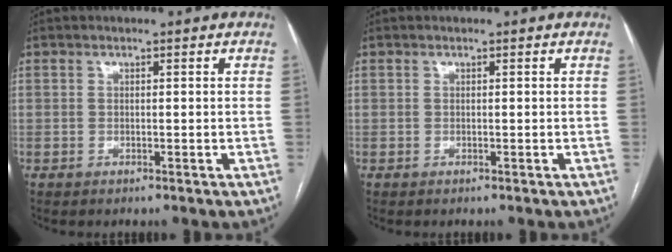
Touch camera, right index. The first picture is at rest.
{"total": 0.0}